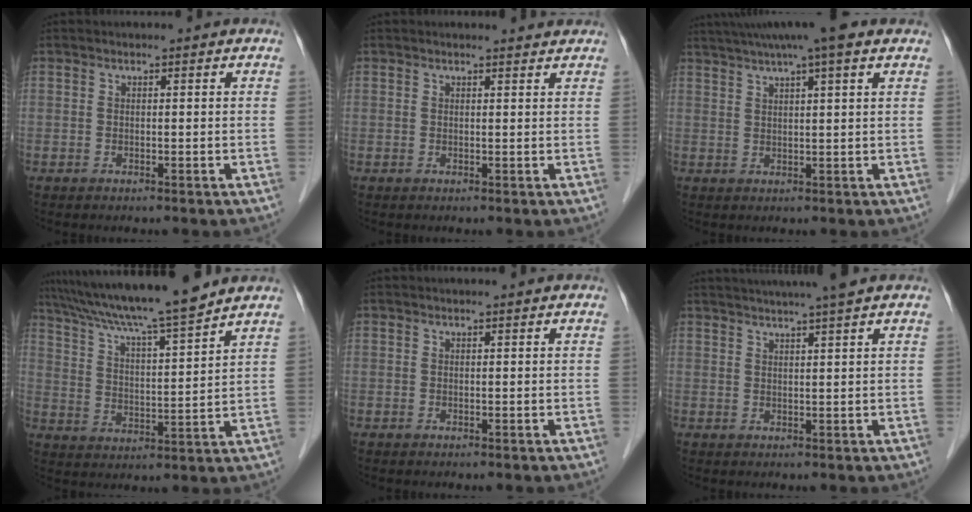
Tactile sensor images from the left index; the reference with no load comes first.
{"total": 1.9, "force": [1.9, 0.0, 0.2], "torque": [-0.010, -0.003, 0.018]}
{"total": 10.4, "force": [7.8, 0.3, 7.0], "torque": [-0.116, 0.034, 0.107]}
{"total": 15.1, "force": [13.1, -0.7, 7.4], "torque": [-0.134, 0.009, 0.215]}
{"total": 0.6, "force": [0.5, -0.1, 0.3], "torque": [-0.004, 0.005, 0.009]}
{"total": 8.0, "force": [6.7, -1.1, 4.2], "torque": [-0.065, 0.017, 0.088]}